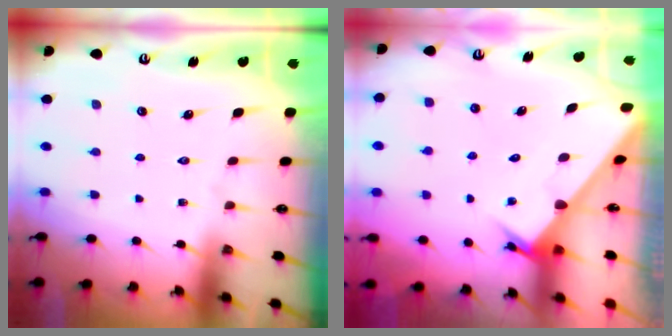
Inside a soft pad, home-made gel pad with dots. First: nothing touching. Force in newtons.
{"total": 3.0, "press": 3.0, "slide": 0.1}